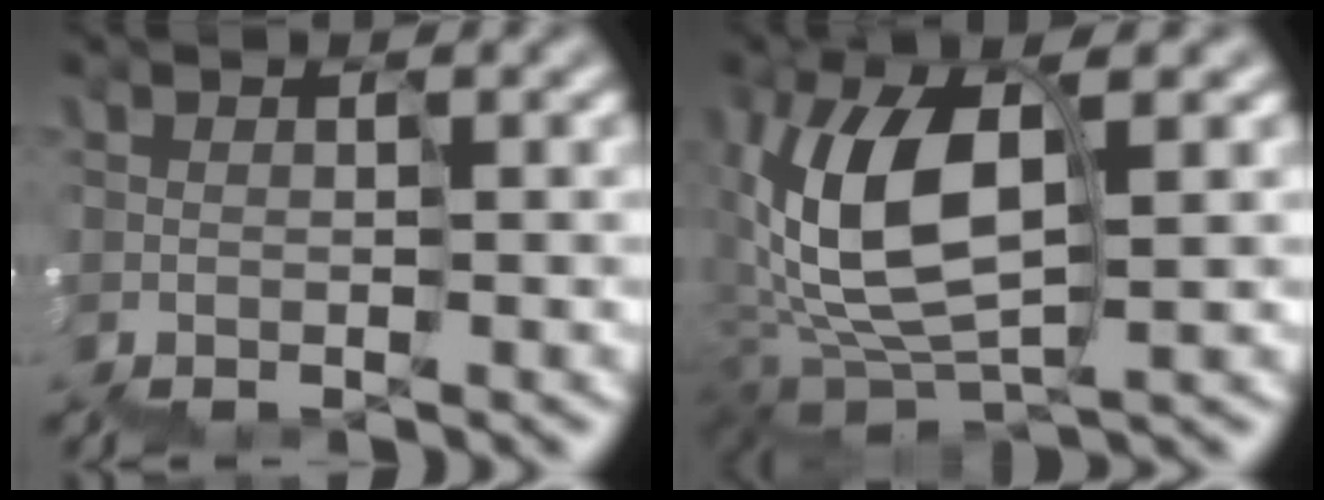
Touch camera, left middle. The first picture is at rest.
{"total": 7.9, "force": [1.7, 4.1, 6.5], "torque": [-0.166, 0.019, 0.028]}